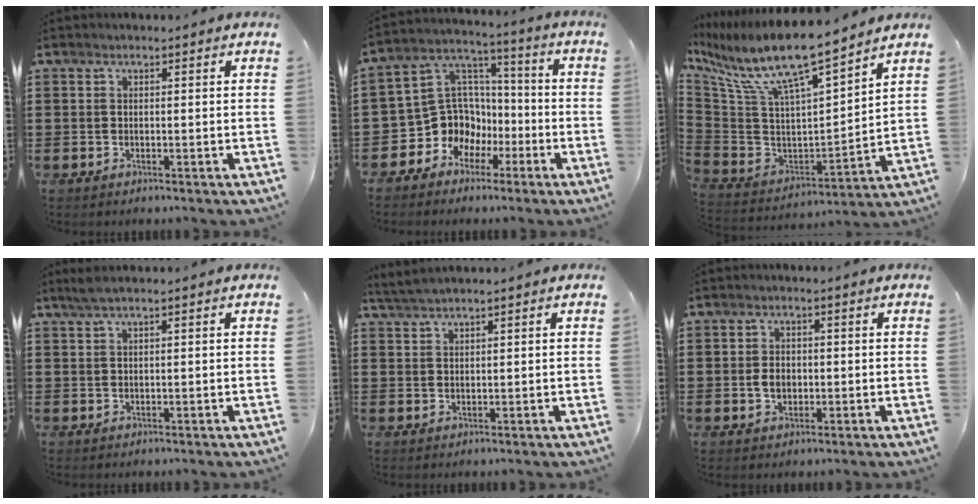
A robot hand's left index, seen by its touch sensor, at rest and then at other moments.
{"total": 9.5, "force": [-3.4, 8.7, 1.7], "torque": [-0.078, -0.004, -0.056]}
{"total": 10.8, "force": [8.2, 1.3, 7.0], "torque": [-0.167, -0.059, 0.137]}
{"total": 1.5, "force": [0.8, 0.0, 1.3], "torque": [-0.024, 0.001, 0.015]}
{"total": 1.9, "force": [1.7, -0.3, 0.8], "torque": [-0.017, 0.000, 0.034]}
{"total": 2.8, "force": [-0.2, 1.9, 2.1], "torque": [-0.033, 0.001, -0.006]}